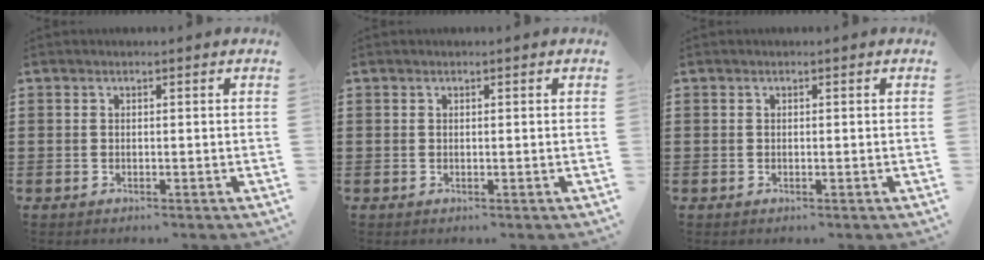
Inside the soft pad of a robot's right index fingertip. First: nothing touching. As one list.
[{"total": 0.0}, {"total": 0.0}]